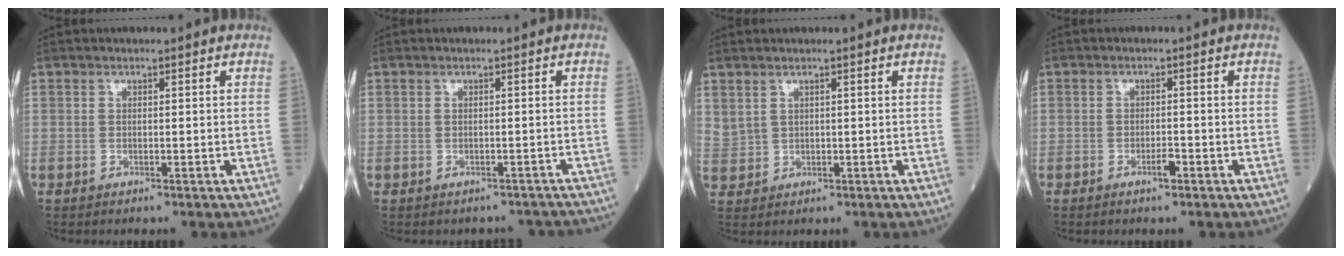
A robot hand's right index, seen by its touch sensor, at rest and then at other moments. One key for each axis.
{"total": 4.6, "fx": -4.2, "fy": 1.8, "fz": 0.6, "tx": -0.002, "ty": 0.013, "tz": -0.042}
{"total": 2.9, "fx": 2.0, "fy": 1.6, "fz": 1.2, "tx": -0.033, "ty": 0.006, "tz": 0.056}
{"total": 1.8, "fx": -0.9, "fy": 0.3, "fz": 1.4, "tx": -0.025, "ty": 0.001, "tz": -0.013}